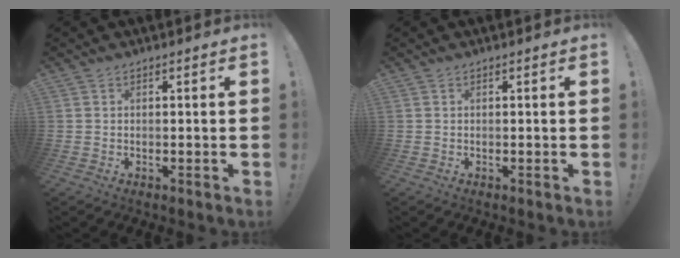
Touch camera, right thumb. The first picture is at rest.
{"total": 0.0}